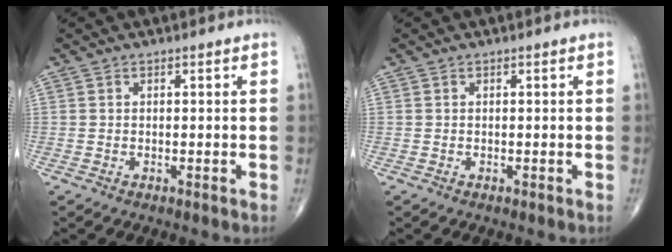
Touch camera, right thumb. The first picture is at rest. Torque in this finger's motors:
{"motor_torque": [-0.02, 0.02, -0.04, -0.03, 0.00]}